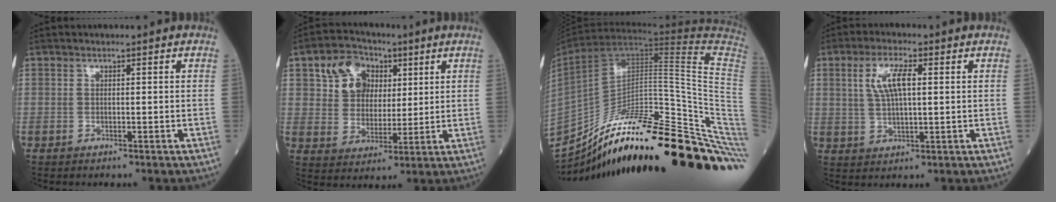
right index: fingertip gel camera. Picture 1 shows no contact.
{"total": 9.0, "force": [3.9, 7.0, 4.1], "torque": [-0.083, 0.028, 0.075]}
{"total": 33.4, "force": [-22.2, 3.3, 24.7], "torque": [-0.245, 0.007, -0.322]}
{"total": 6.3, "force": [1.7, 1.7, 5.8], "torque": [-0.123, 0.008, 0.037]}